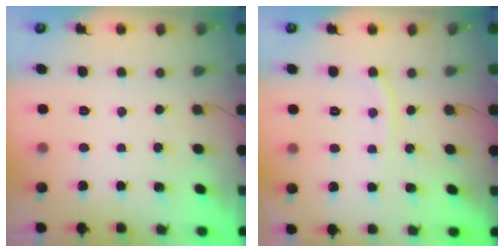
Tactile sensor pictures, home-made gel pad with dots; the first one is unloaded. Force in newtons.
{"total": 6.6, "press": 6.6, "slide": 0.8}